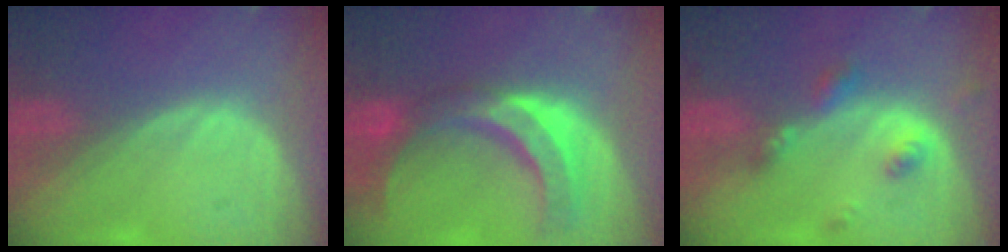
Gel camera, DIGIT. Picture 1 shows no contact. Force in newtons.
{"total": 10.6, "press": 9.3, "slide": 5.1}
{"total": 4.7, "press": 4.2, "slide": 2.1}